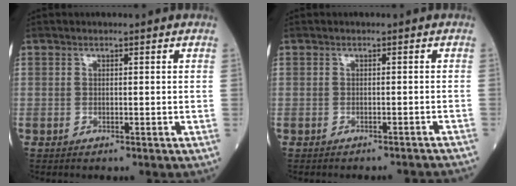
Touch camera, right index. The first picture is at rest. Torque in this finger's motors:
{"motor_torque": [-0.34, -0.14, -0.09, -0.01]}